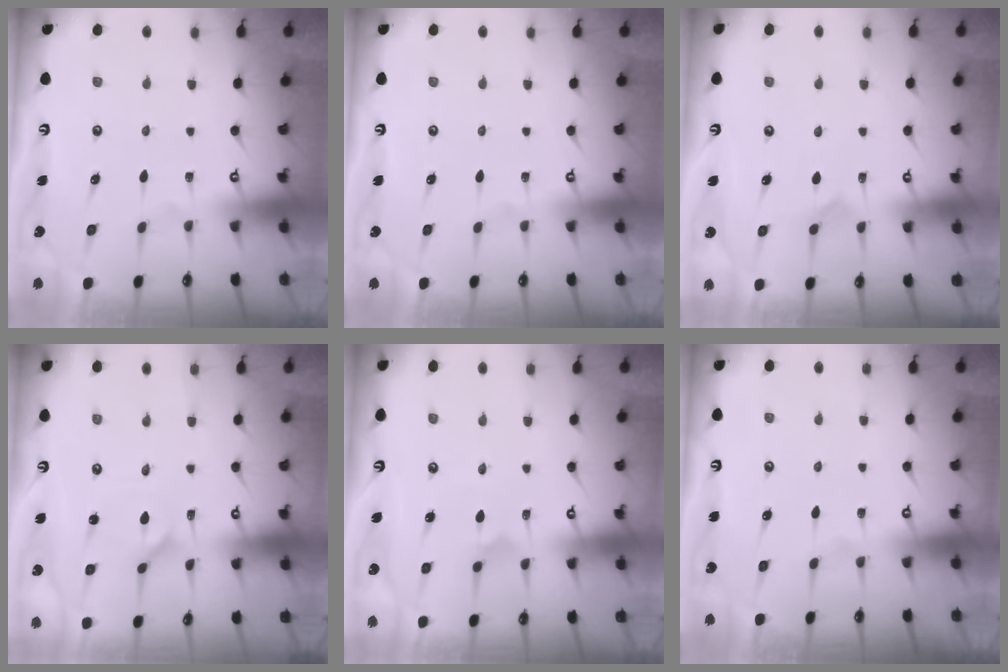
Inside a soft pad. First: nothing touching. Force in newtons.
{"total": 0.0}
{"total": 3.3, "press": 3.3, "slide": 0.4}
{"total": 1.1, "press": 1.1, "slide": 0.1}
{"total": 3.3, "press": 3.3, "slide": 0.3}
{"total": 0.0}